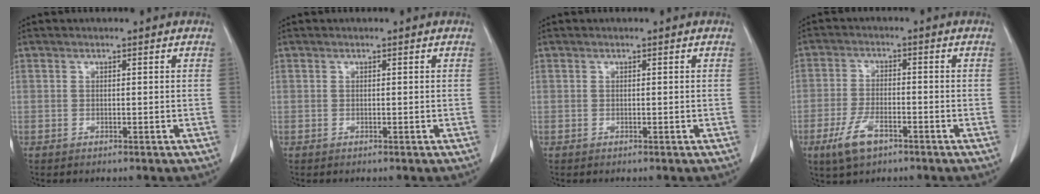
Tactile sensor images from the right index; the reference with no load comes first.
{"total": 0.0}
{"total": 0.0}
{"total": 6.1, "force": [-3.5, 2.4, 4.3], "torque": [-0.096, -0.006, -0.062]}